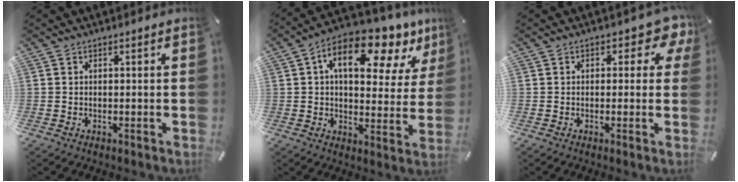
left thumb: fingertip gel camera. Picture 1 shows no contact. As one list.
[{"total": 14.9, "force": [7.9, 7.8, 10.0], "torque": [-0.148, -0.040, 0.130]}, {"total": 5.1, "force": [1.9, 3.1, 3.7], "torque": [-0.038, -0.006, 0.024]}]